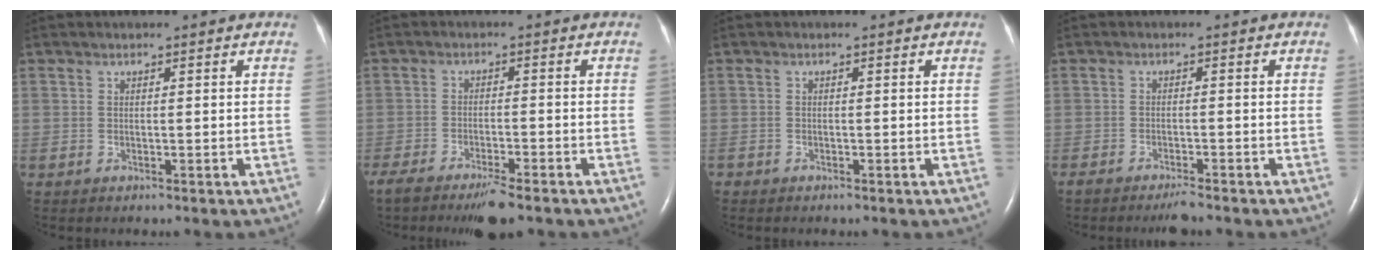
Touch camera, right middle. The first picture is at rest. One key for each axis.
{"total": 8.0, "fx": -6.3, "fy": 1.1, "fz": 4.9, "tx": -0.079, "ty": -0.017, "tz": -0.097}
{"total": 0.6, "fx": -0.5, "fy": 0.3, "fz": 0.0, "tx": -0.006, "ty": 0.002, "tz": -0.011}
{"total": 3.1, "fx": -2.7, "fy": 0.3, "fz": 1.5, "tx": -0.028, "ty": -0.006, "tz": -0.041}